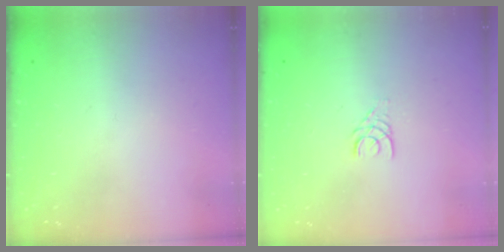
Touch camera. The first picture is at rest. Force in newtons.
{"total": 3.3, "press": 3.3, "slide": 0.3}